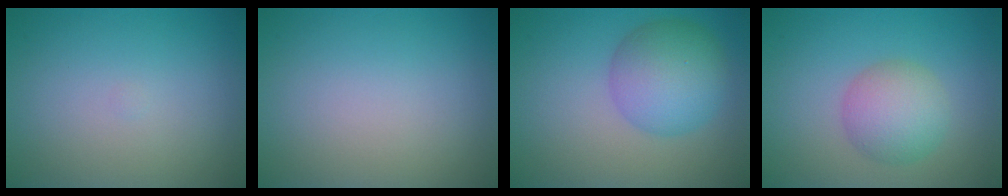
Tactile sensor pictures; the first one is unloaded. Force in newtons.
{"total": 0.0}
{"total": 5.9, "press": 5.9, "slide": 0.1}
{"total": 4.3, "press": 4.3, "slide": 0.1}